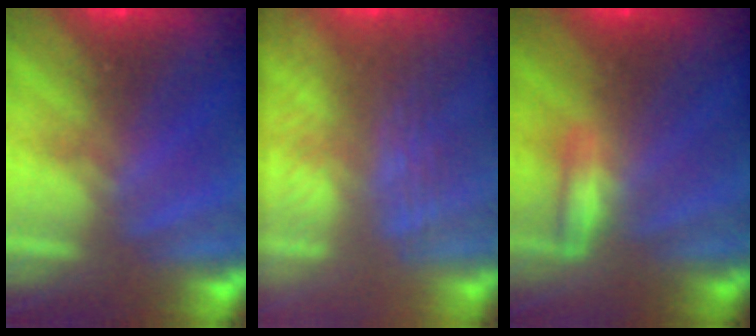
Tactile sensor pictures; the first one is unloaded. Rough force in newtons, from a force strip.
{"total": 2.8}
{"total": 1.3}